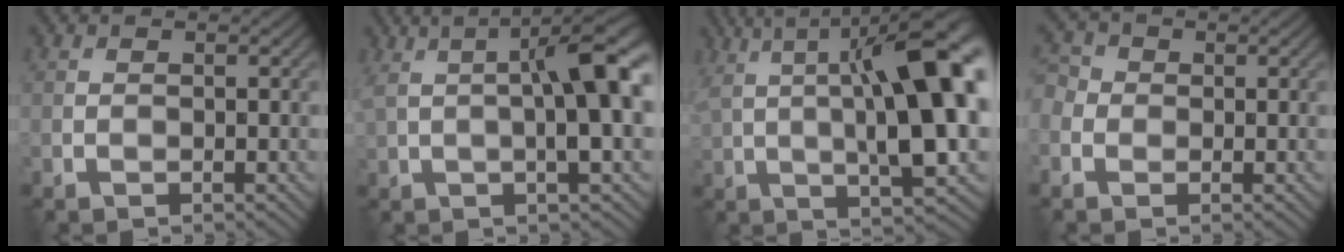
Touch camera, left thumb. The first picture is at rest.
{"total": 10.4, "force": [1.6, 2.3, 10.0], "torque": [-0.154, 0.013, 0.024]}
{"total": 16.7, "force": [3.2, 4.9, 15.7], "torque": [-0.236, 0.030, 0.055]}
{"total": 3.0, "force": [-0.5, 2.7, 1.3], "torque": [-0.042, 0.005, -0.013]}